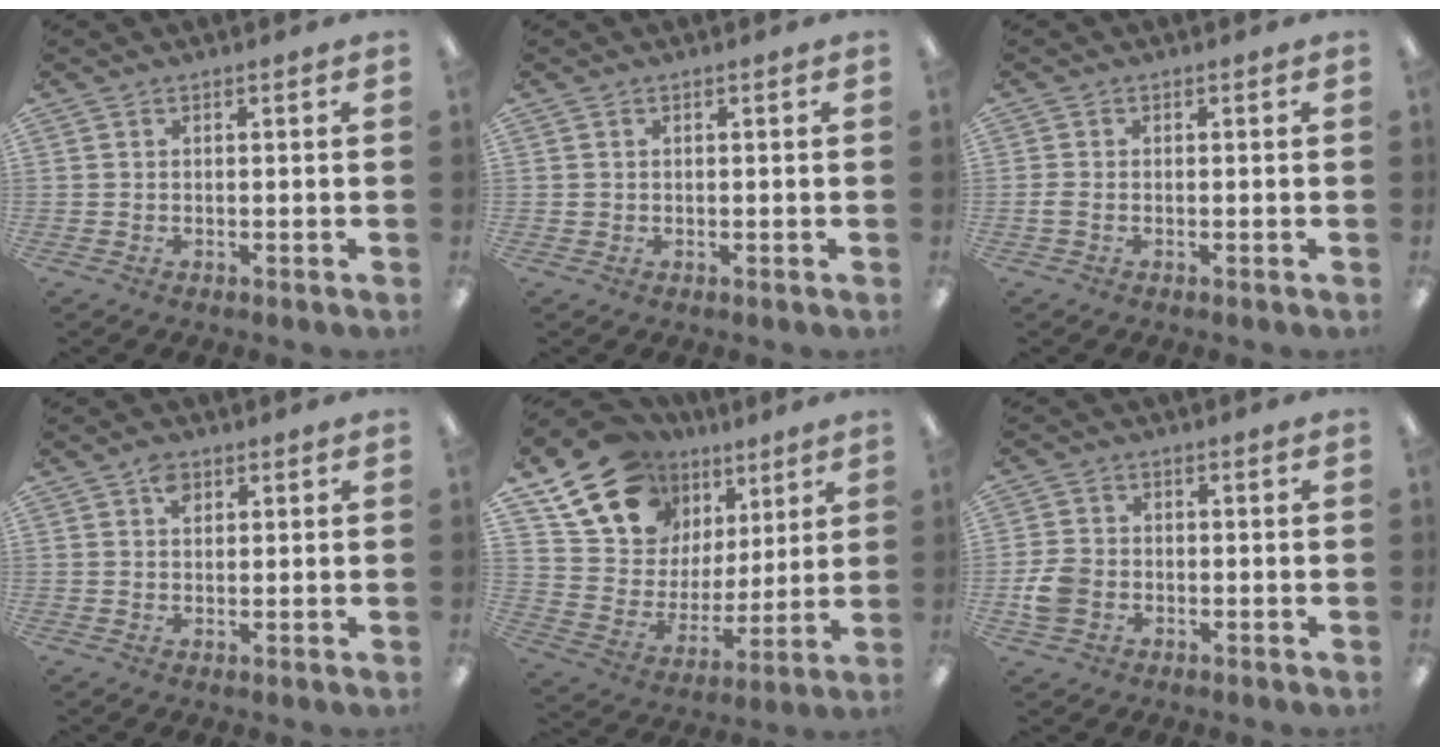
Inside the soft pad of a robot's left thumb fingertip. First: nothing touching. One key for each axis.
{"total": 0.8, "fx": 0.1, "fy": 0.8, "fz": 0.1, "tx": -0.002, "ty": 0.005, "tz": 0.001}
{"total": 1.4, "fx": -0.4, "fy": 0.8, "fz": 1.1, "tx": -0.019, "ty": 0.002, "tz": -0.007}
{"total": 3.1, "fx": 1.6, "fy": 2.2, "fz": 1.6, "tx": -0.027, "ty": 0.000, "tz": 0.028}
{"total": 18.4, "fx": 12.2, "fy": 12.1, "fz": 6.4, "tx": -0.133, "ty": -0.071, "tz": 0.230}
{"total": 6.1, "fx": -1.7, "fy": 4.8, "fz": 3.3, "tx": -0.066, "ty": 0.013, "tz": -0.028}